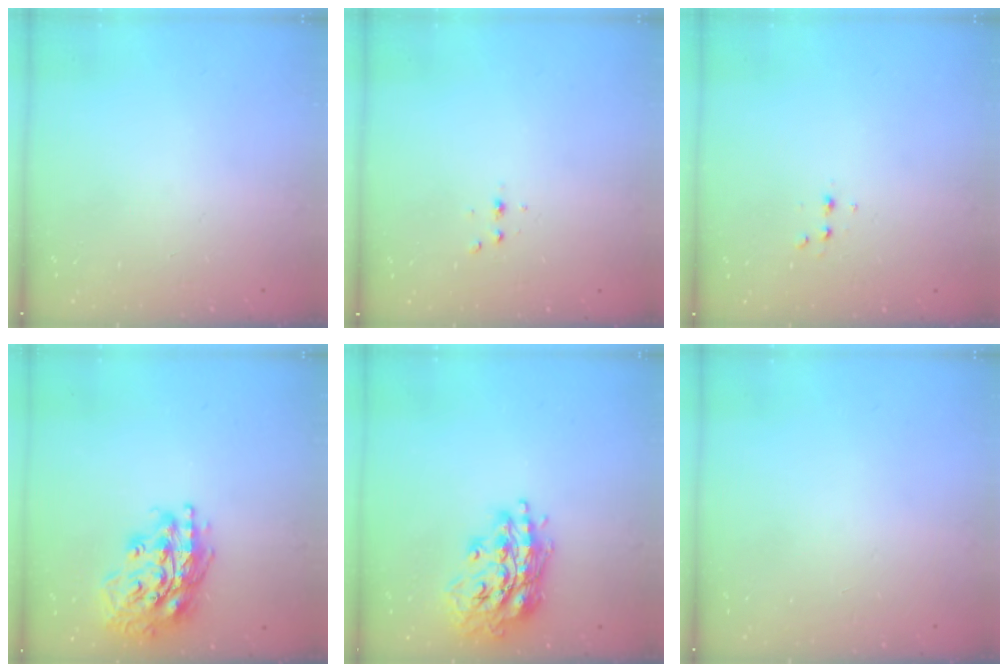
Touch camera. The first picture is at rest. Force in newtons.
{"total": 2.3, "press": 2.3, "slide": 0.3}
{"total": 2.6, "press": 2.5, "slide": 0.8}
{"total": 18.0, "press": 17.9, "slide": 2.1}
{"total": 17.4, "press": 17.4, "slide": 1.4}
{"total": 0.0}